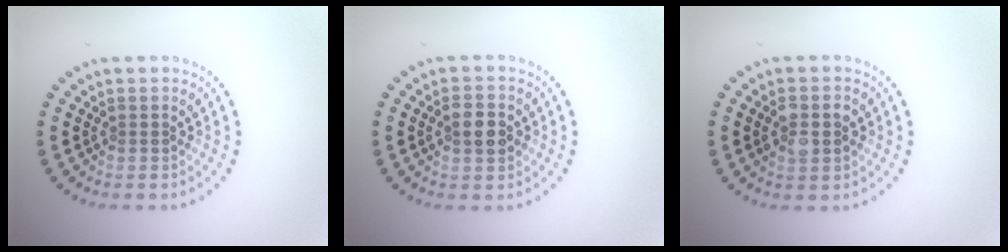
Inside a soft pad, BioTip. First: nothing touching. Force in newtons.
{"total": 2.8, "press": 2.8, "slide": 0.1}
{"total": 2.8, "press": 2.8, "slide": 0.2}